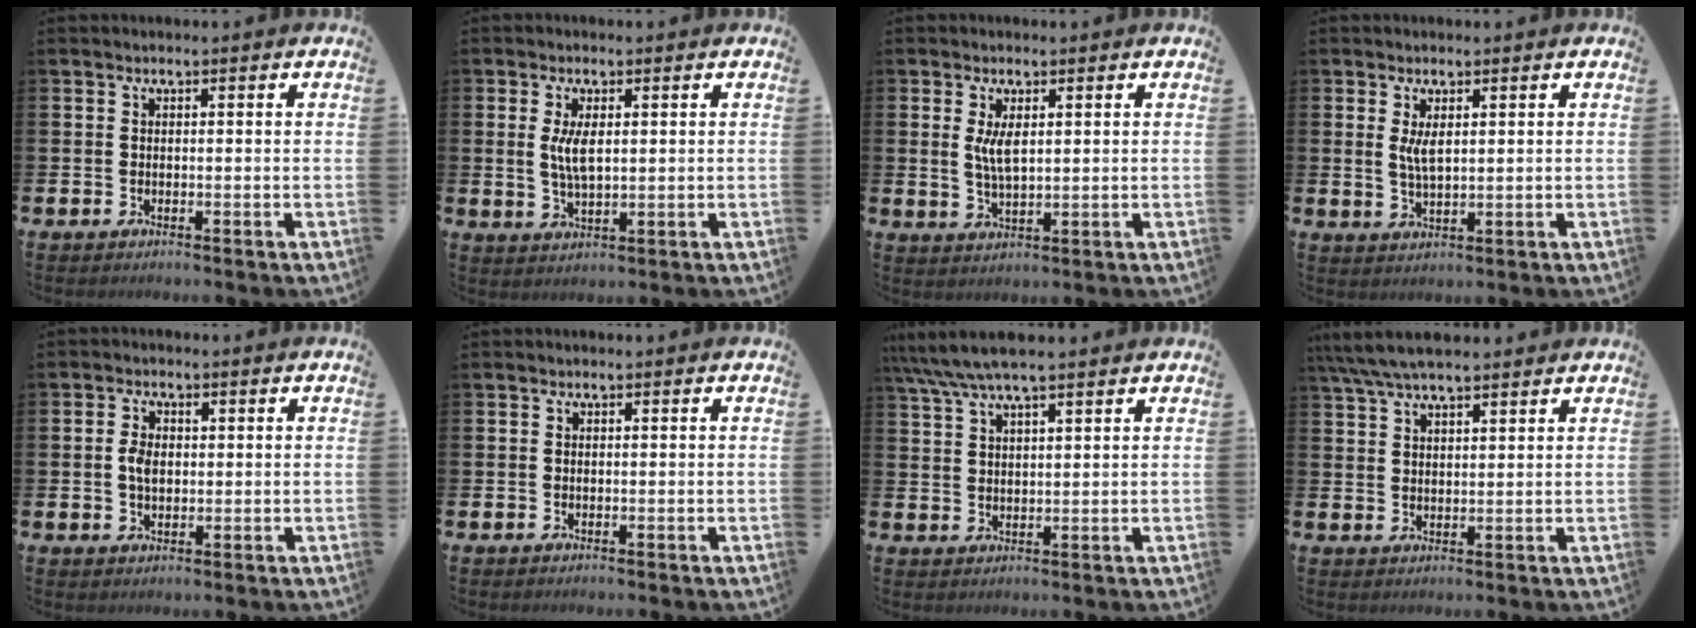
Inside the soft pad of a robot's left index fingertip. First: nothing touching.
{"total": 4.2, "force": [1.2, 1.7, 3.6], "torque": [-0.073, 0.006, 0.020]}
{"total": 3.7, "force": [1.5, 1.4, 3.1], "torque": [-0.054, 0.001, 0.022]}
{"total": 3.1, "force": [1.4, 1.1, 2.6], "torque": [-0.043, 0.000, 0.022]}
{"total": 2.9, "force": [0.5, 1.9, 2.1], "torque": [-0.034, 0.005, 0.006]}
{"total": 0.0}
{"total": 5.8, "force": [4.9, 0.9, 3.0], "torque": [-0.075, -0.009, 0.091]}
{"total": 6.1, "force": [5.4, 1.3, 2.5], "torque": [-0.060, -0.012, 0.100]}